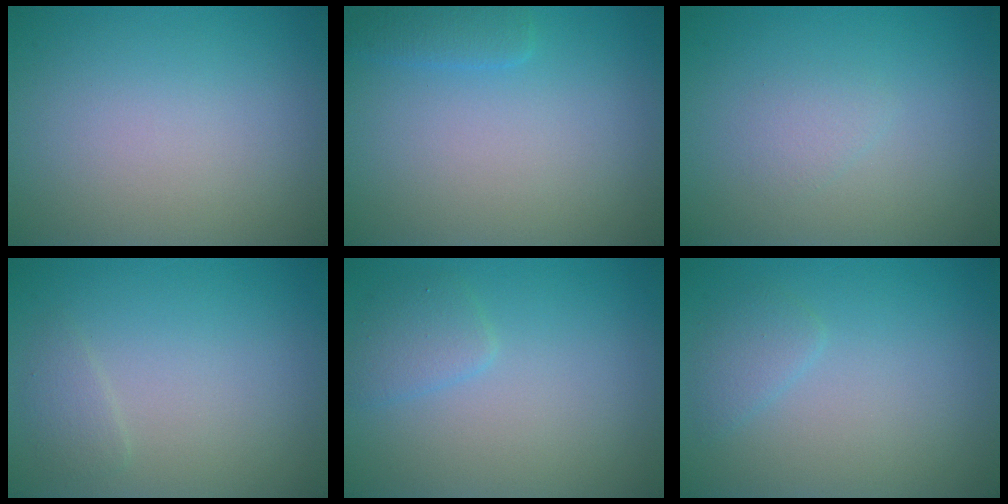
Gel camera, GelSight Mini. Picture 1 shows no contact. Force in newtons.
{"total": 1.4, "press": 1.4, "slide": 0.2}
{"total": 1.0, "press": 1.0, "slide": 0.0}
{"total": 1.1, "press": 1.1, "slide": 0.0}
{"total": 1.7, "press": 1.7, "slide": 0.0}
{"total": 1.4, "press": 1.4, "slide": 0.1}